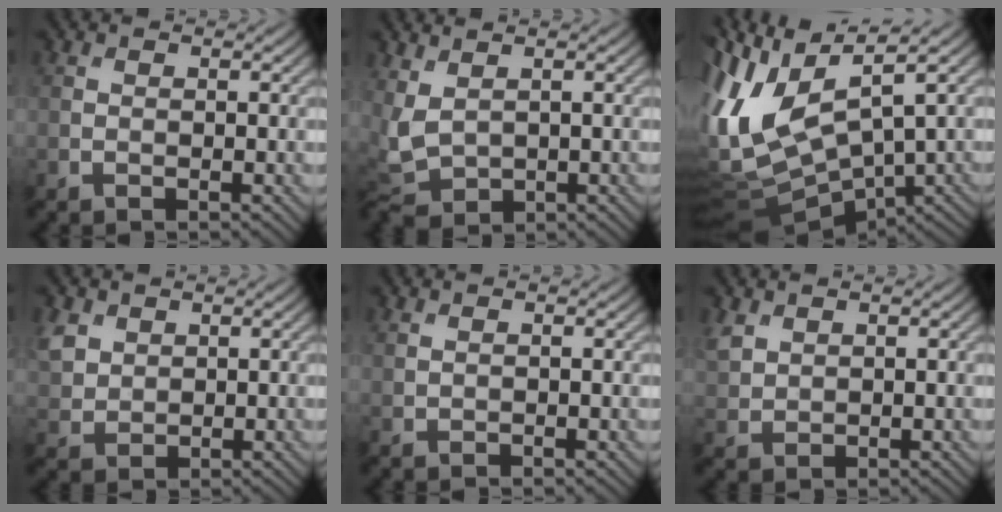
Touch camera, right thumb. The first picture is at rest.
{"total": 4.2, "force": [1.6, 2.5, 2.9], "torque": [-0.094, -0.005, 0.036]}
{"total": 14.6, "force": [1.7, 6.0, 13.2], "torque": [-0.308, 0.003, 0.054]}
{"total": 3.9, "force": [1.9, 3.0, 1.7], "torque": [-0.055, 0.003, 0.042]}
{"total": 0.5, "force": [0.5, 0.1, 0.2], "torque": [-0.008, 0.001, 0.012]}
{"total": 2.7, "force": [1.6, 1.8, 1.2], "torque": [-0.037, 0.001, 0.038]}